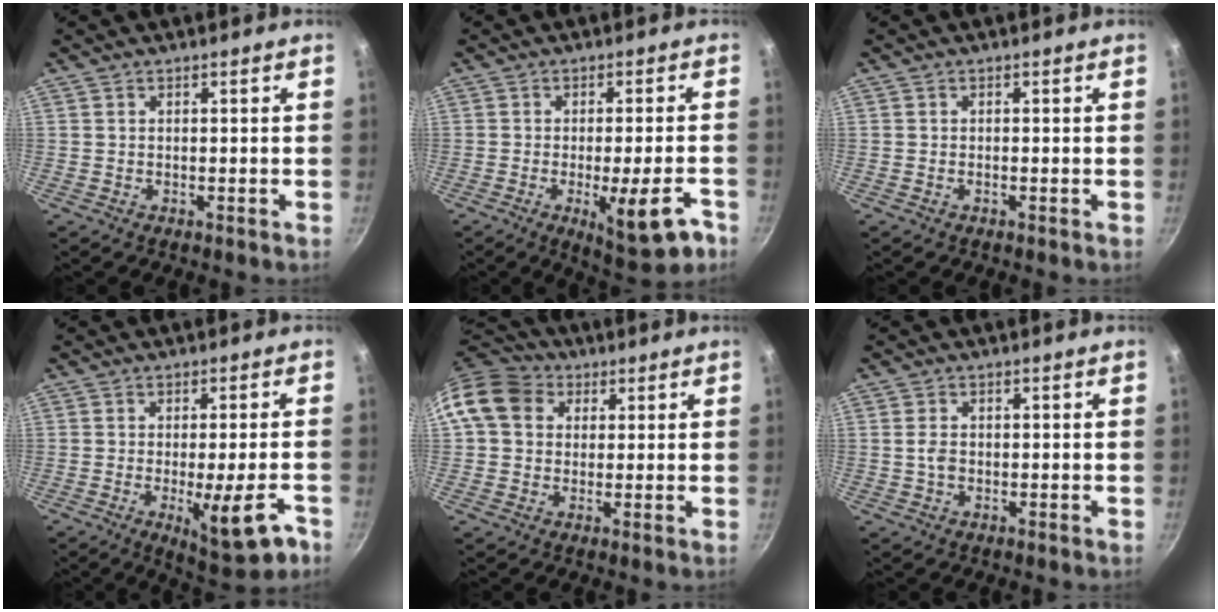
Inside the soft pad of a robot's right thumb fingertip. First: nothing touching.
{"total": 11.6, "force": [-5.0, 3.0, 10.0], "torque": [-0.120, 0.010, -0.060]}
{"total": 0.5, "force": [-0.4, 0.1, 0.4], "torque": [-0.012, 0.005, -0.011]}
{"total": 11.0, "force": [-4.4, 2.6, 9.7], "torque": [-0.120, 0.003, -0.054]}
{"total": 11.5, "force": [3.5, 9.4, 5.6], "torque": [-0.084, 0.016, 0.049]}
{"total": 2.3, "force": [-0.2, 1.6, 1.6], "torque": [-0.033, 0.004, -0.007]}